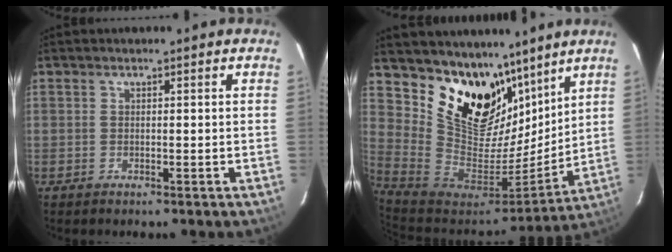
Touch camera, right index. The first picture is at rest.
{"total": 18.7, "force": [13.7, 11.0, 6.6], "torque": [-0.154, -0.025, 0.258]}